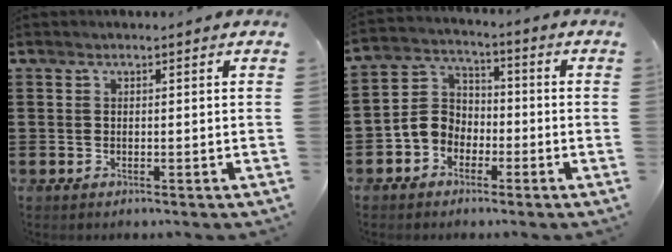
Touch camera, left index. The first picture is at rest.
{"total": 5.7, "force": [-2.3, 5.0, 1.7], "torque": [-0.060, 0.008, -0.052]}